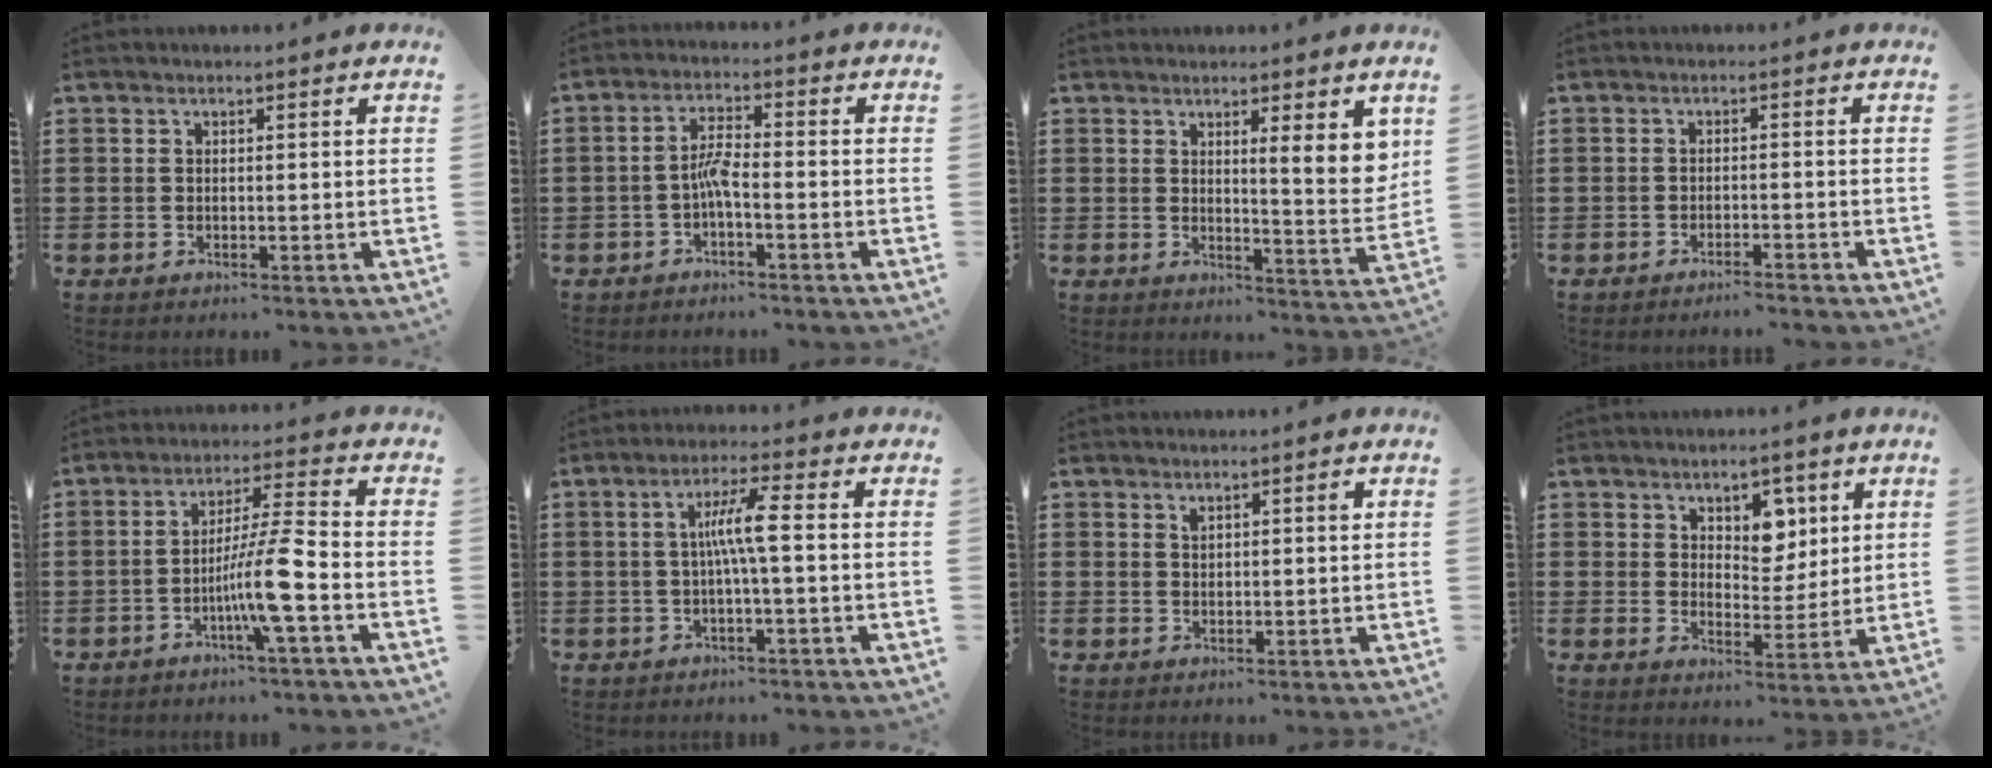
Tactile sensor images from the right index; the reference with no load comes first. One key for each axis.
{"total": 3.7, "fx": -1.5, "fy": 0.4, "fz": 3.4, "tx": -0.071, "ty": 0.003, "tz": -0.031}
{"total": 6.1, "fx": 3.3, "fy": 1.1, "fz": 5.1, "tx": -0.073, "ty": -0.018, "tz": 0.049}
{"total": 1.6, "fx": -1.5, "fy": -0.2, "fz": 0.3, "tx": -0.006, "ty": 0.003, "tz": -0.032}
{"total": 8.7, "fx": -3.5, "fy": -0.1, "fz": 8.0, "tx": -0.146, "ty": -0.003, "tz": -0.068}
{"total": 5.5, "fx": 0.0, "fy": 0.1, "fz": 5.5, "tx": -0.105, "ty": 0.002, "tz": -0.008}
{"total": 1.3, "fx": 0.7, "fy": 0.3, "fz": 1.0, "tx": -0.020, "ty": 0.002, "tz": 0.012}
{"total": 5.5, "fx": 3.4, "fy": 3.8, "fz": 2.0, "tx": -0.035, "ty": -0.001, "tz": 0.056}